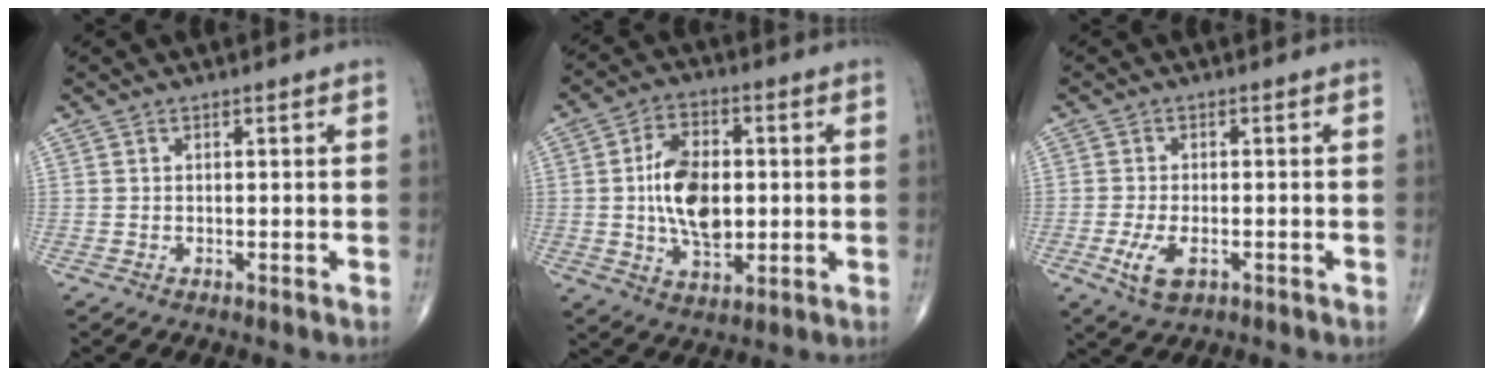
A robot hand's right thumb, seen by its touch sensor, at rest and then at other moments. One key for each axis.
{"total": 12.7, "fx": 0.2, "fy": 7.5, "fz": 10.2, "tx": -0.163, "ty": 0.001, "tz": 0.006}
{"total": 5.3, "fx": -2.0, "fy": 2.6, "fz": 4.2, "tx": -0.083, "ty": -0.002, "tz": -0.032}